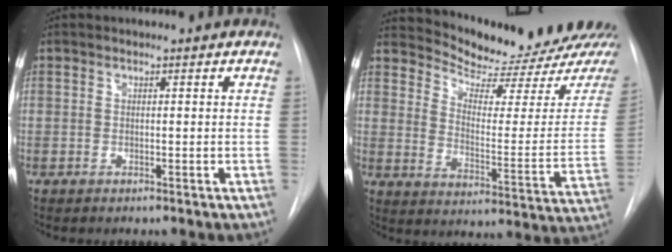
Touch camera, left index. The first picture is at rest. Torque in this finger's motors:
{"motor_torque": [0.11, -0.25, 0.06, 0.00]}